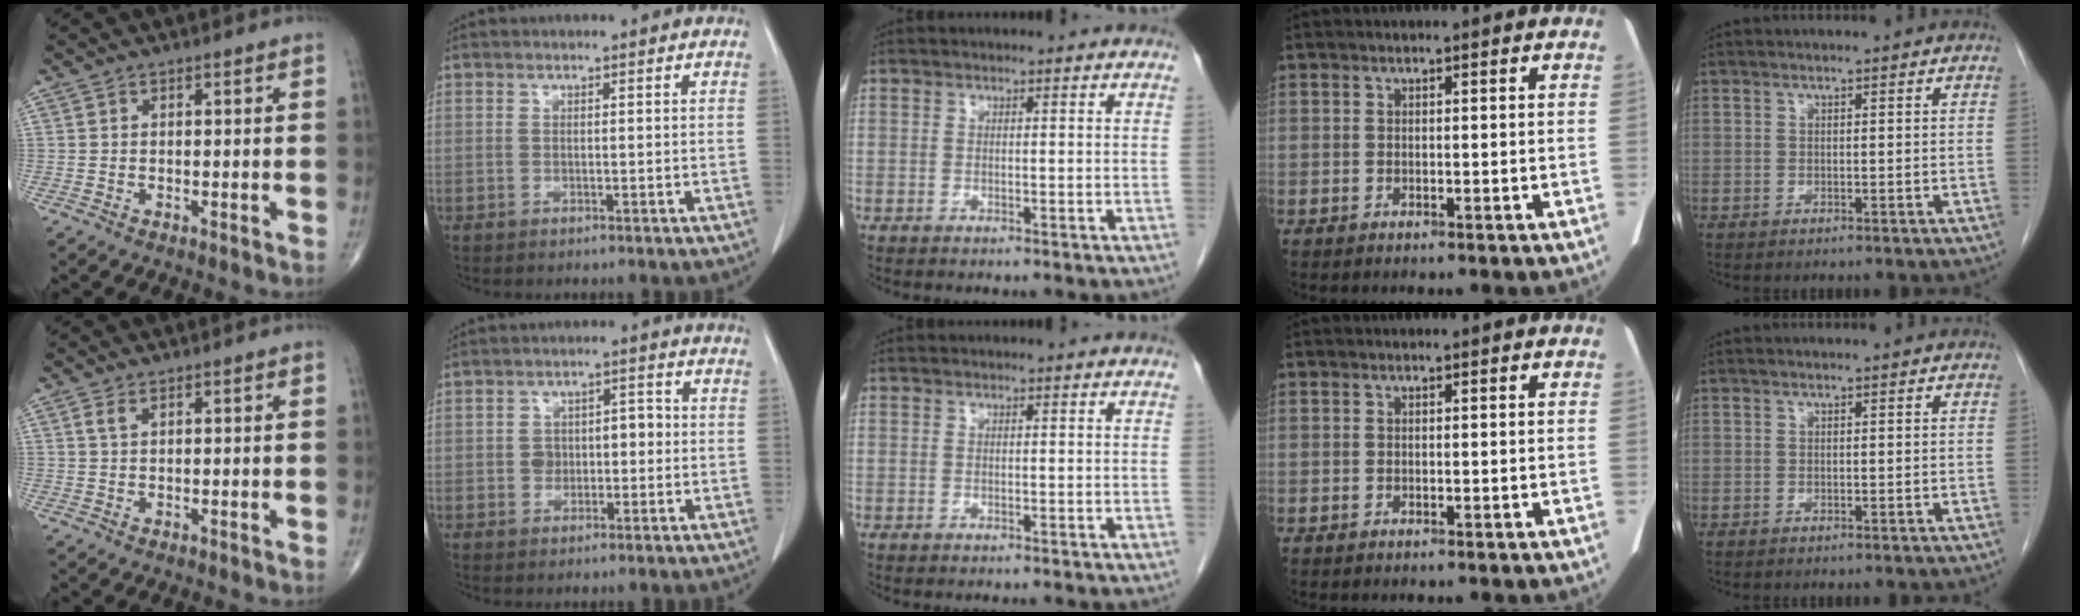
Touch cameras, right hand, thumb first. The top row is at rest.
{"thumb": {"total": 1.6, "force": [0.8, 0.7, 1.1], "torque": [-0.028, 0.006, 0.019]}, "index": {"total": 4.6, "force": [-0.5, 3.2, 3.3], "torque": [-0.051, 0.027, -0.004]}}